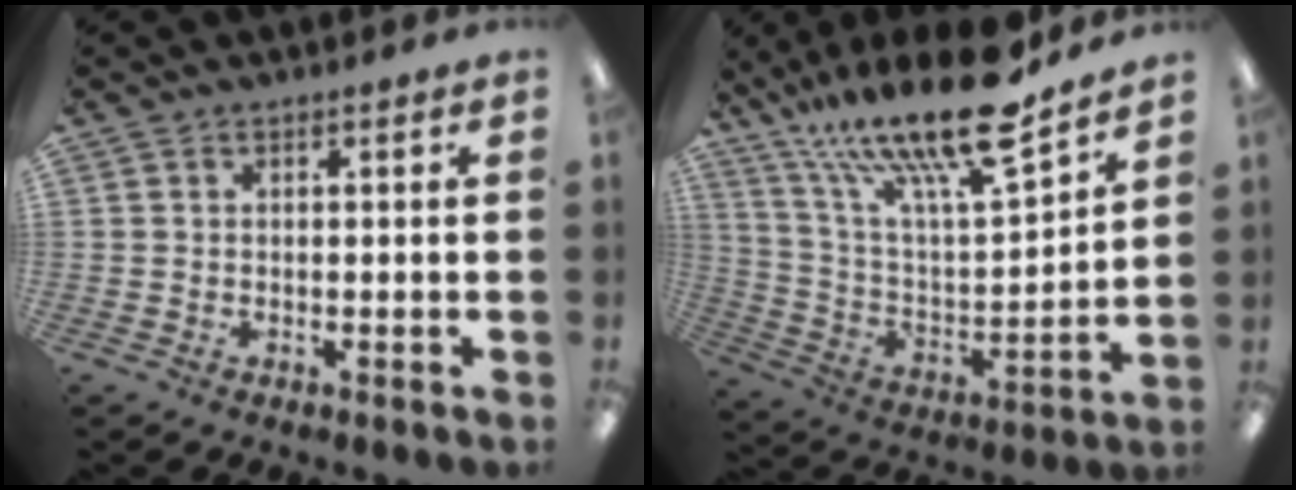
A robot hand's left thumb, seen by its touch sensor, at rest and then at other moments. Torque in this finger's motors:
{"motor_torque": [0.32, 0.24, 1.47, -1.30, 0.22]}